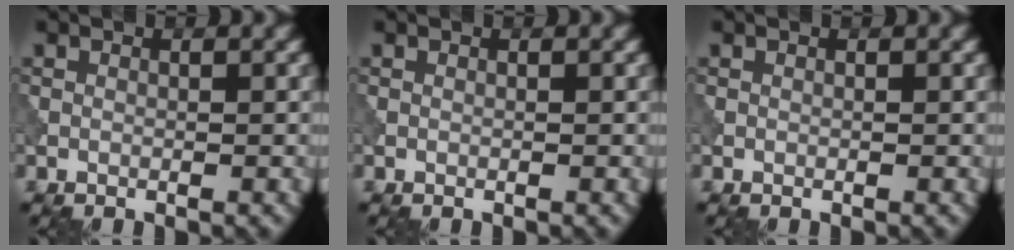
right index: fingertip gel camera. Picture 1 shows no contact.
{"total": 0.0}
{"total": 0.0}